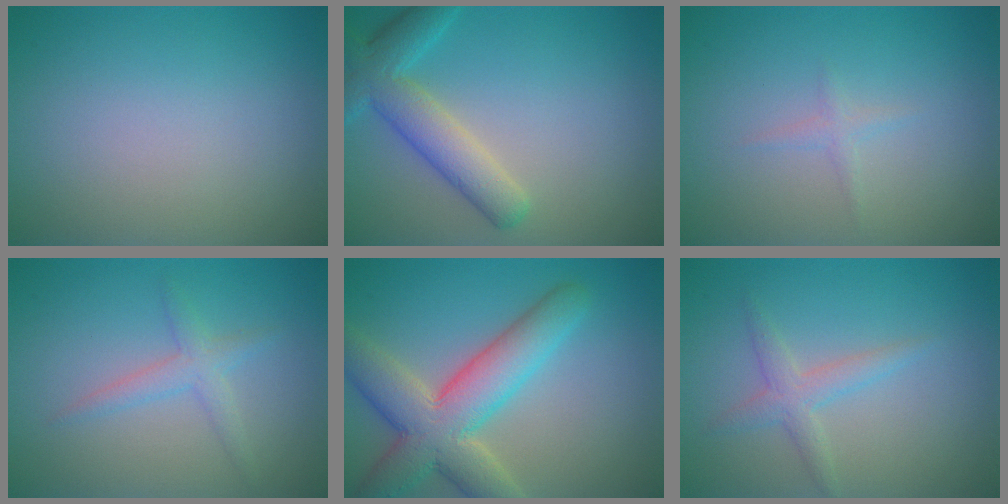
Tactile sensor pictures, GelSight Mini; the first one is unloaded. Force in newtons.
{"total": 5.0, "press": 5.0, "slide": 0.5}
{"total": 0.8, "press": 0.8, "slide": 0.1}
{"total": 2.0, "press": 2.0, "slide": 0.1}
{"total": 8.2, "press": 8.1, "slide": 0.8}
{"total": 2.1, "press": 2.1, "slide": 0.1}